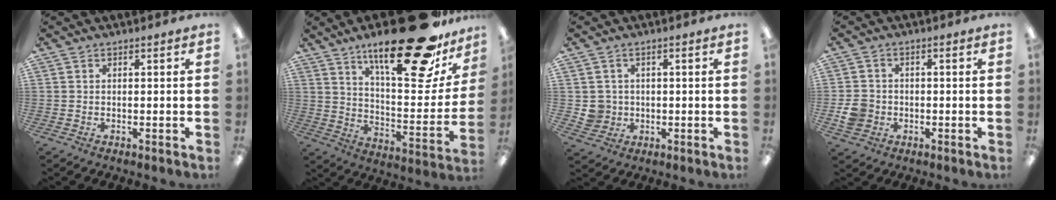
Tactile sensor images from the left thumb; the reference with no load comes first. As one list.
[{"total": 28.3, "force": [19.3, 8.8, 18.7], "torque": [-0.265, -0.124, 0.308]}, {"total": 4.4, "force": [0.4, 4.3, 0.7], "torque": [-0.013, 0.009, 0.009]}, {"total": 5.1, "force": [-1.4, 4.5, 2.0], "torque": [-0.032, 0.008, -0.024]}]